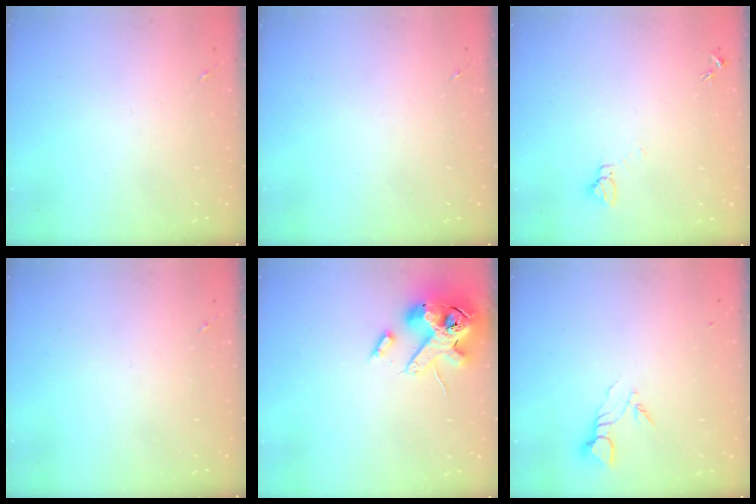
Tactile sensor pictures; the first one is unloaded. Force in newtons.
{"total": 0.0}
{"total": 4.7, "press": 4.6, "slide": 0.4}
{"total": 0.0}
{"total": 16.3, "press": 16.1, "slide": 2.8}
{"total": 3.8, "press": 3.8, "slide": 0.1}